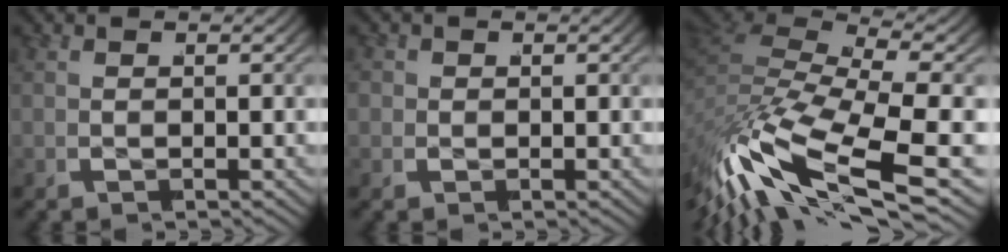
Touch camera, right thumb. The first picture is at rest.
{"total": 1.6, "force": [0.1, 1.5, 0.5], "torque": [-0.013, -0.008, 0.003]}
{"total": 11.4, "force": [-2.8, 6.4, 9.0], "torque": [-0.217, -0.032, -0.039]}